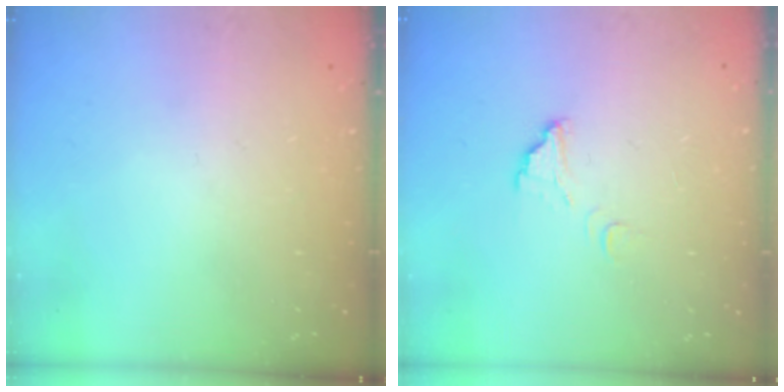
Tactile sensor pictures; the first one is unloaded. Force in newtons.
{"total": 6.0, "press": 6.0, "slide": 0.6}